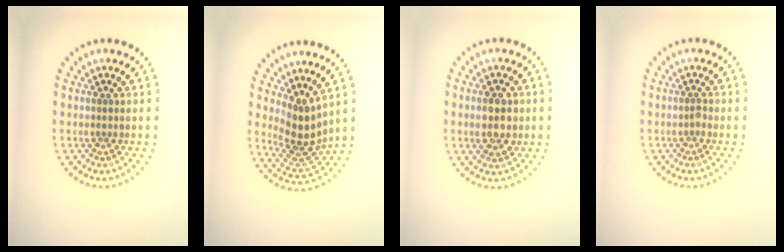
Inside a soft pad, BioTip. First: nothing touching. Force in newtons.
{"total": 3.9, "press": 3.0, "slide": 2.5}
{"total": 2.8, "press": 2.8, "slide": 0.2}
{"total": 0.7, "press": 0.5, "slide": 0.5}